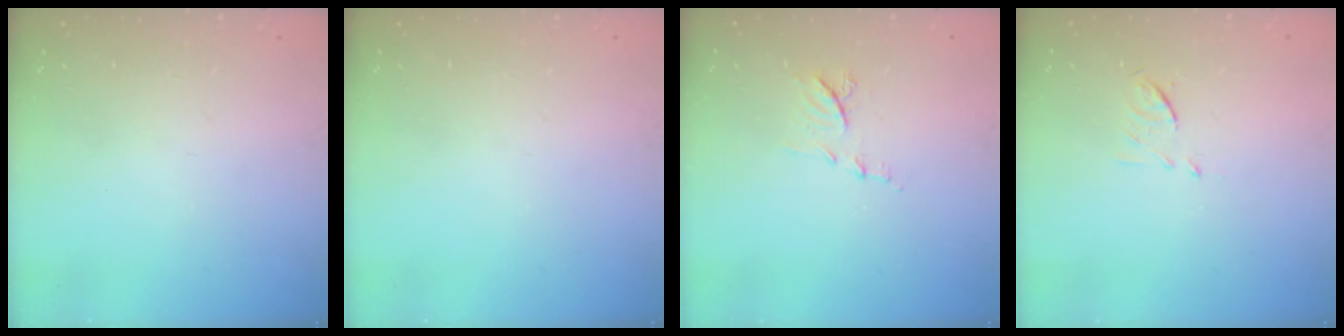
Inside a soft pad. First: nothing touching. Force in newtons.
{"total": 0.0}
{"total": 6.9, "press": 6.9, "slide": 0.5}
{"total": 6.6, "press": 6.5, "slide": 0.9}